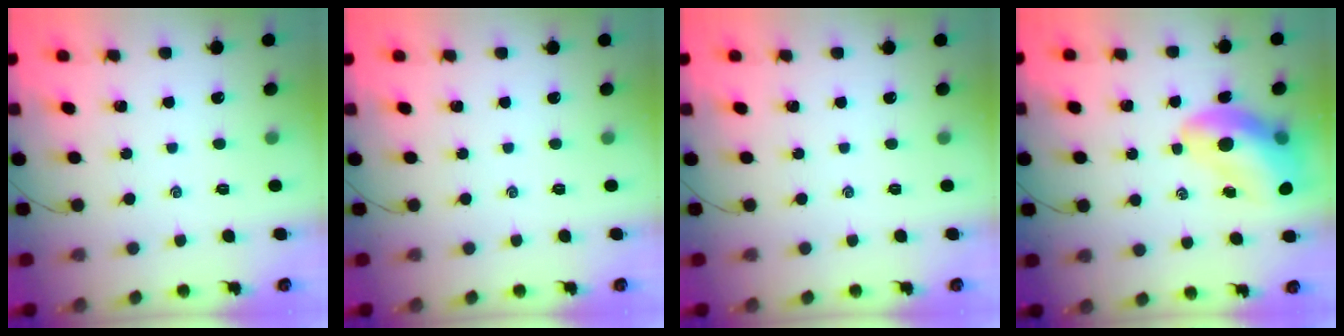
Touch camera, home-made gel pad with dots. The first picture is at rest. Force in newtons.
{"total": 0.0}
{"total": 0.0}
{"total": 14.6, "press": 14.0, "slide": 4.1}